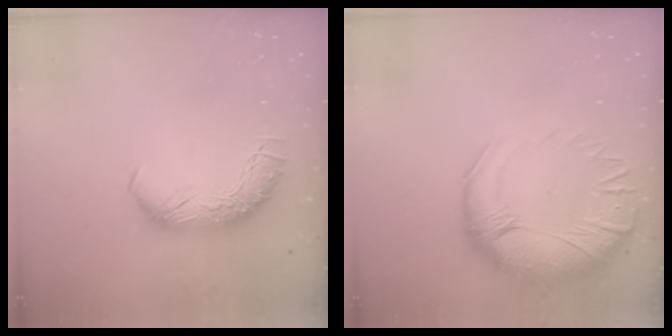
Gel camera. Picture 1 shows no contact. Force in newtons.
{"total": 5.3, "press": 3.6, "slide": 3.8}